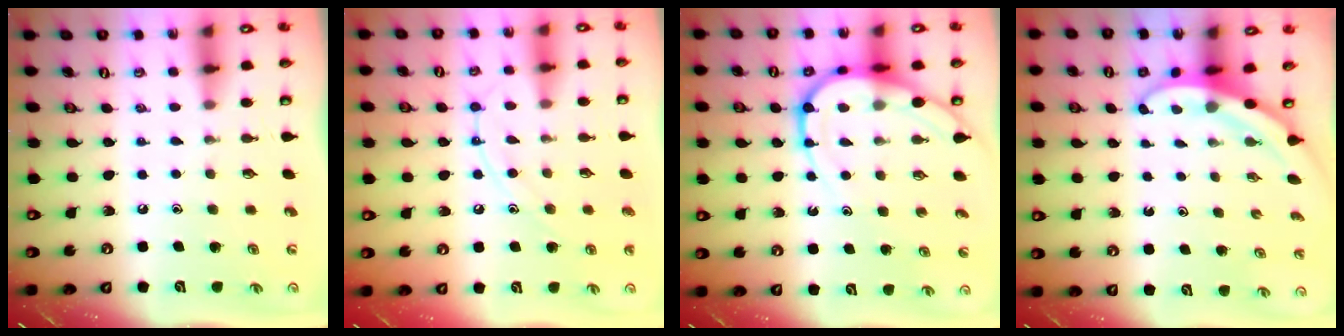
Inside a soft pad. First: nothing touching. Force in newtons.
{"total": 9.3, "press": 9.3, "slide": 0.4}
{"total": 10.8, "press": 10.8, "slide": 1.0}
{"total": 3.5, "press": 3.5, "slide": 0.1}